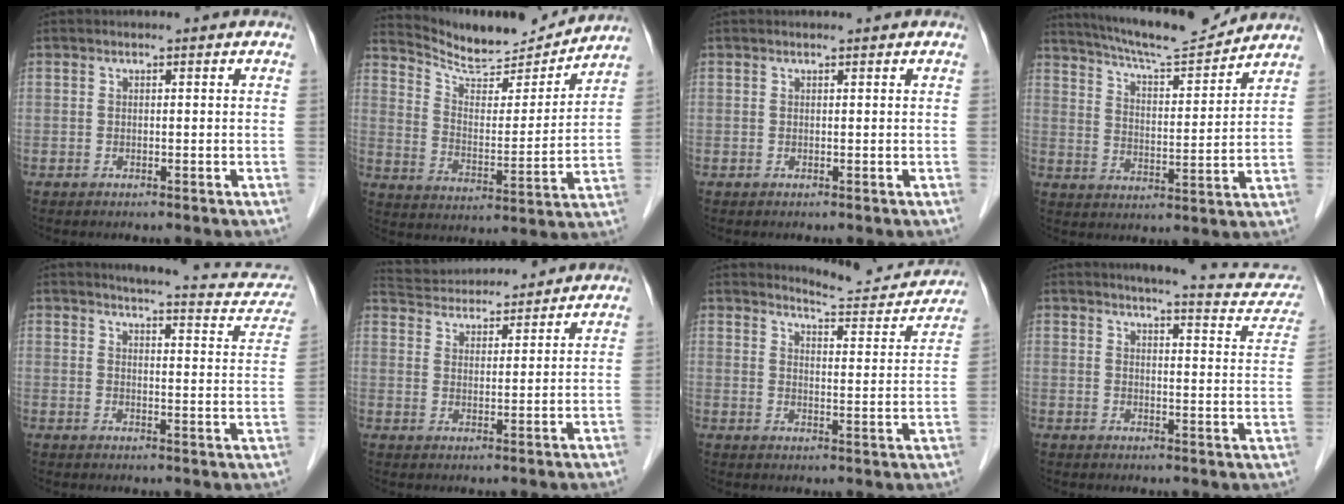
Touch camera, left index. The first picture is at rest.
{"total": 13.6, "force": [13.3, 1.3, 2.9], "torque": [-0.057, -0.018, 0.210]}
{"total": 0.0}
{"total": 12.7, "force": [12.0, 0.3, 4.3], "torque": [-0.079, -0.005, 0.188]}
{"total": 13.7, "force": [12.3, 2.8, 5.3], "torque": [-0.037, -0.024, 0.117]}
{"total": 12.1, "force": [11.4, 2.3, 3.2], "torque": [-0.061, 0.030, 0.183]}
{"total": 9.9, "force": [9.9, 0.7, 0.9], "torque": [-0.009, -0.032, 0.116]}
{"total": 12.2, "force": [11.0, 2.0, 4.8], "torque": [-0.035, -0.026, 0.102]}